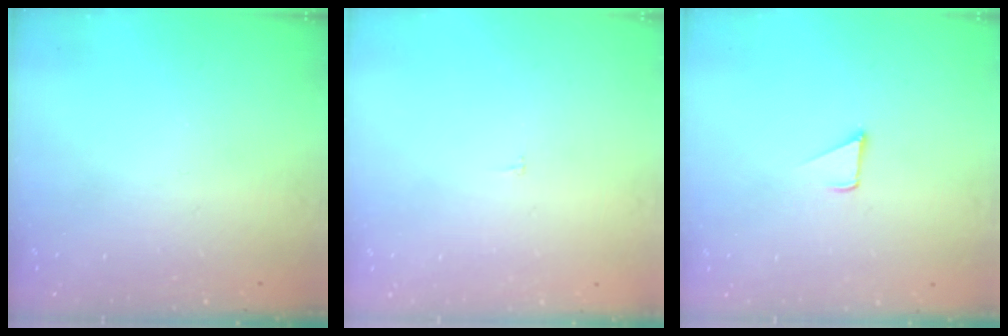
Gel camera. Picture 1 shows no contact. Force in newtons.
{"total": 2.3, "press": 2.3, "slide": 0.2}
{"total": 2.3, "press": 2.3, "slide": 0.2}